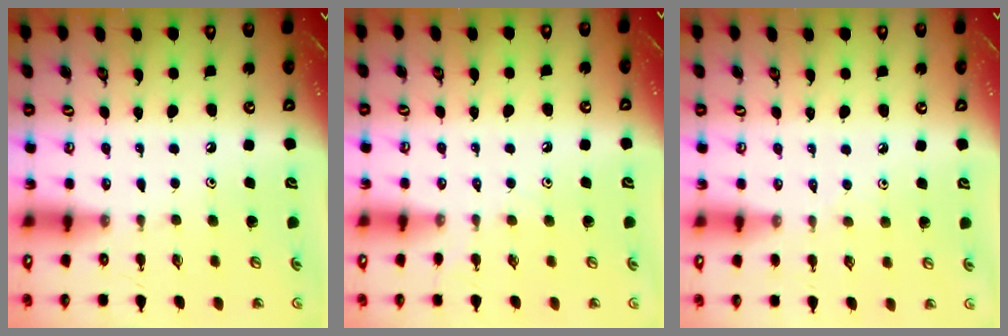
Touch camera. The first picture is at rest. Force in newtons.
{"total": 2.4, "press": 2.4, "slide": 0.4}
{"total": 3.3, "press": 3.3, "slide": 0.6}